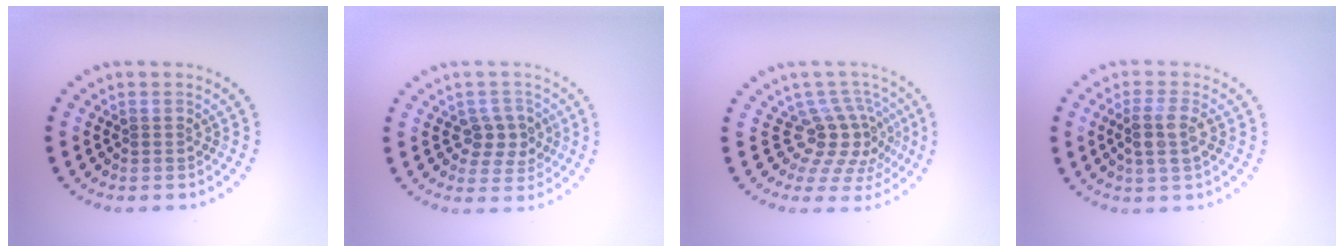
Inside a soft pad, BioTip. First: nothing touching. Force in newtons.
{"total": 2.7, "press": 2.5, "slide": 1.0}
{"total": 4.1, "press": 2.9, "slide": 3.0}
{"total": 2.5, "press": 2.2, "slide": 1.0}